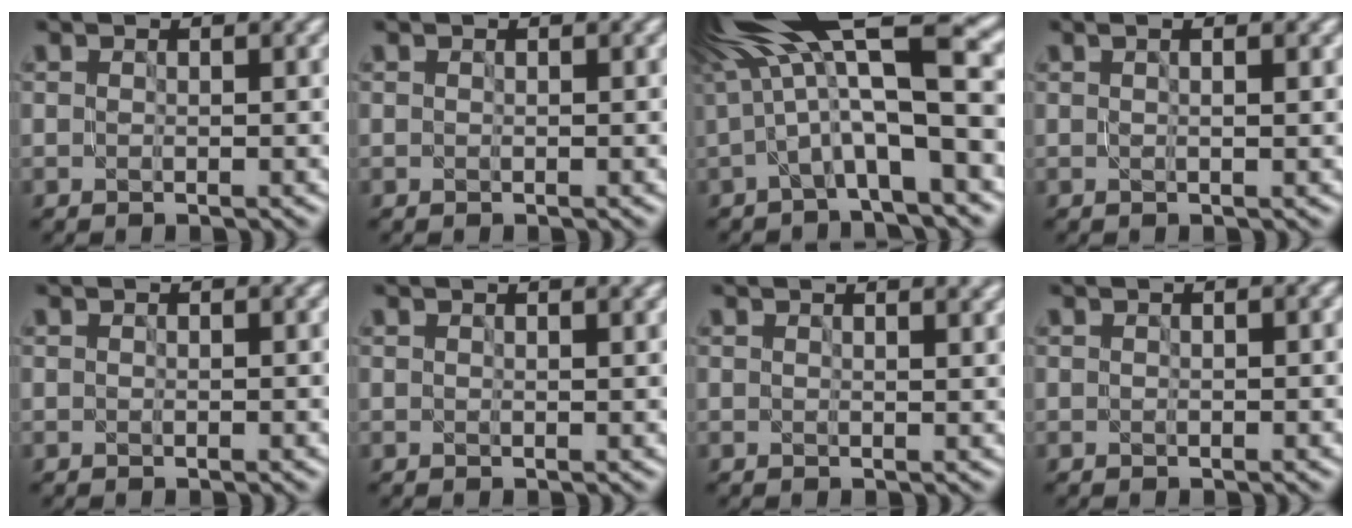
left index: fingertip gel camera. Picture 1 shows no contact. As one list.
[{"total": 0.0}, {"total": 12.2, "force": [2.3, 3.2, 11.5], "torque": [-0.199, 0.024, 0.039]}, {"total": 2.2, "force": [1.0, 0.8, 1.8], "torque": [-0.013, -0.001, -0.006]}, {"total": 0.0}, {"total": 1.5, "force": [1.1, 0.4, 0.9], "torque": [-0.010, 0.000, 0.010]}, {"total": 2.2, "force": [1.7, 0.7, 1.1], "torque": [-0.005, 0.000, 0.017]}, {"total": 0.8, "force": [0.1, 0.2, 0.7], "torque": [-0.014, 0.004, 0.002]}]